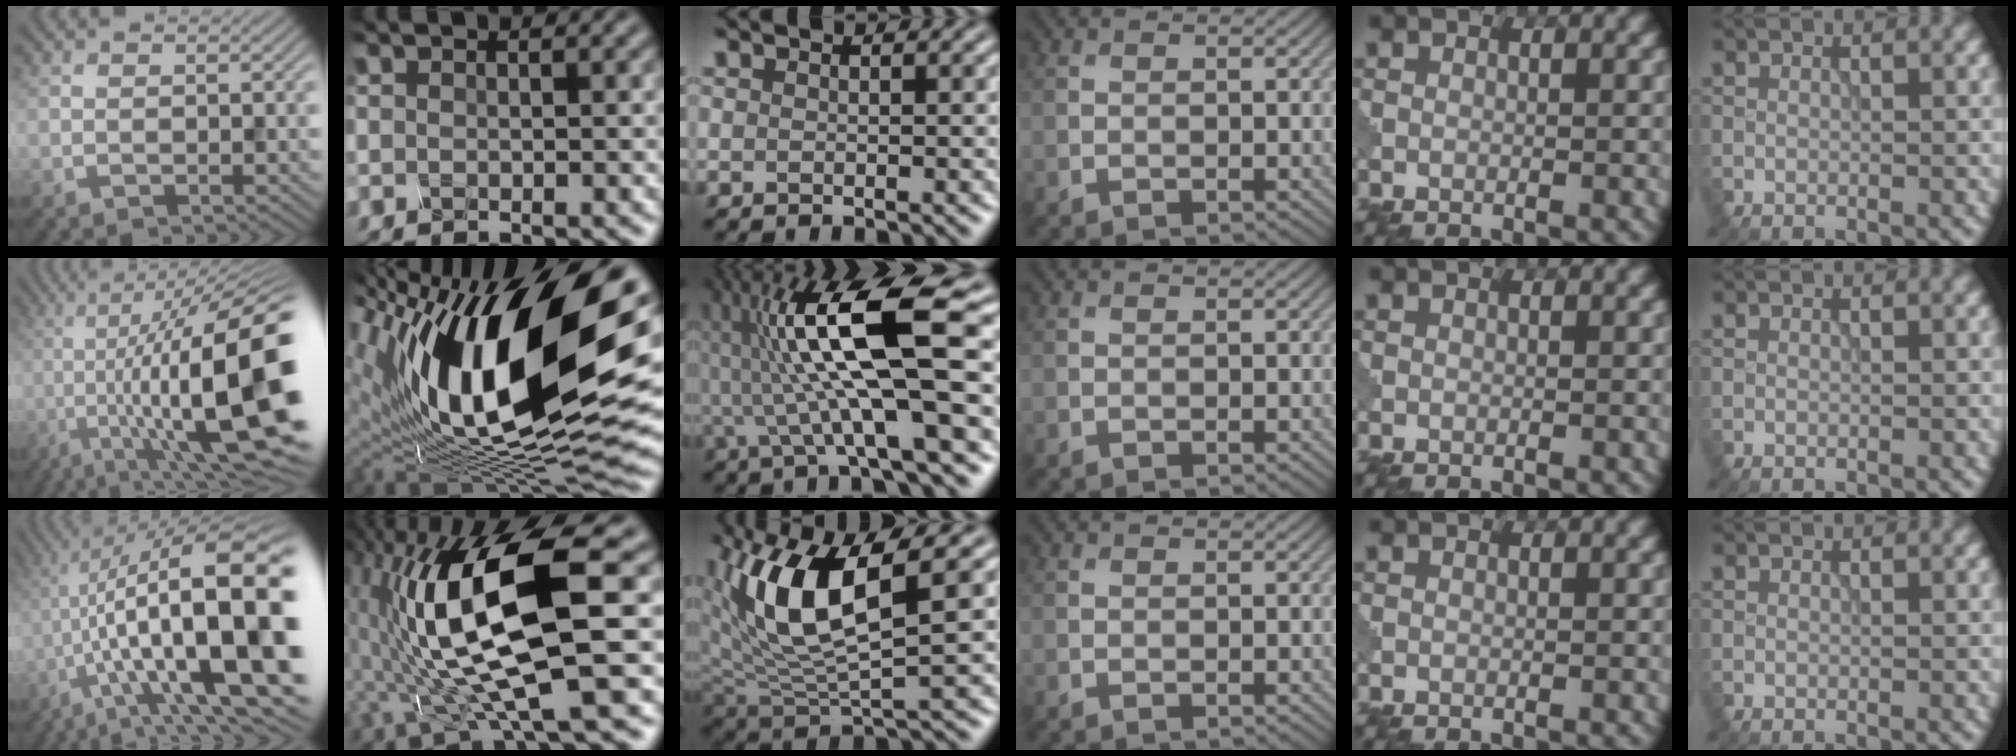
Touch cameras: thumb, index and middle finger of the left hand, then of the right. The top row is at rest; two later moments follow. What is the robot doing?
{"motion": "shake", "object": "plastic piggy bank"}